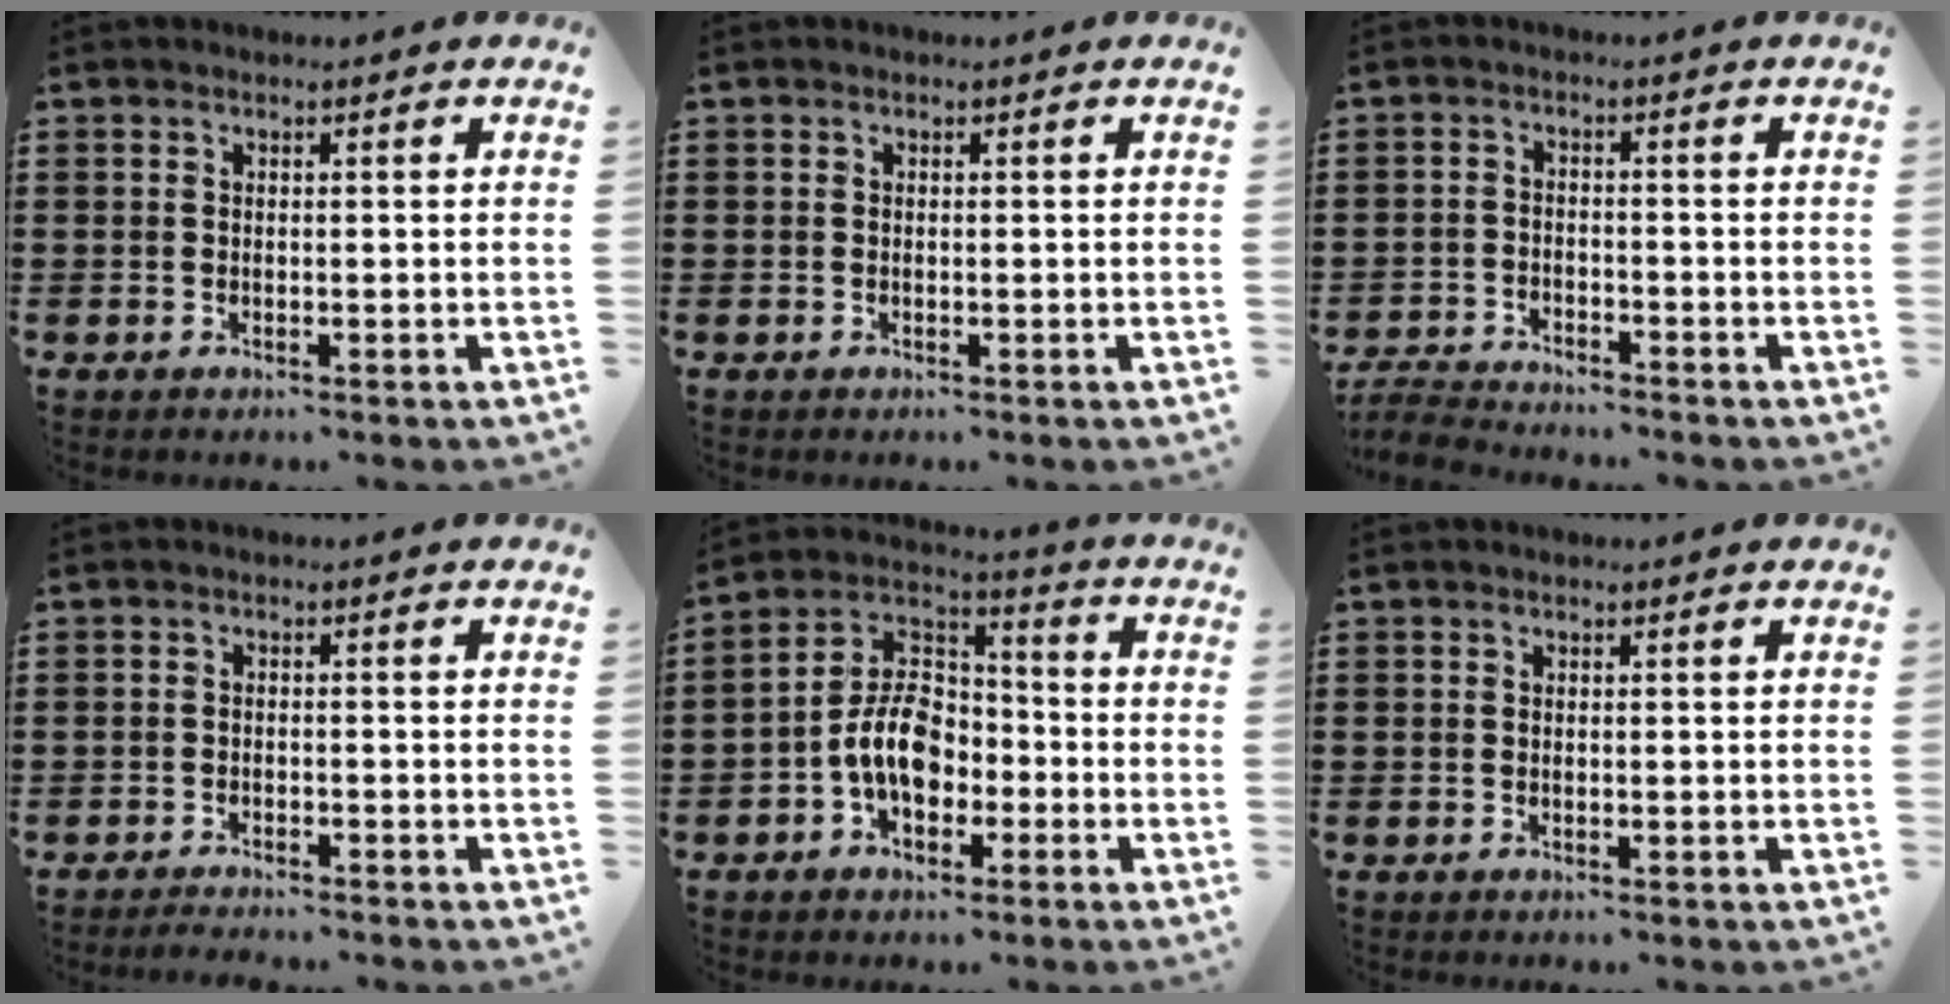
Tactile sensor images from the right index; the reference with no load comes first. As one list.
[{"total": 0.0}, {"total": 3.7, "force": [-3.6, 0.4, 0.4], "torque": [-0.023, -0.004, -0.081]}, {"total": 1.7, "force": [-1.7, 0.0, 0.1], "torque": [-0.005, 0.001, -0.035]}, {"total": 9.3, "force": [-2.8, 6.1, 6.4], "torque": [-0.157, 0.006, -0.061]}, {"total": 0.0}]